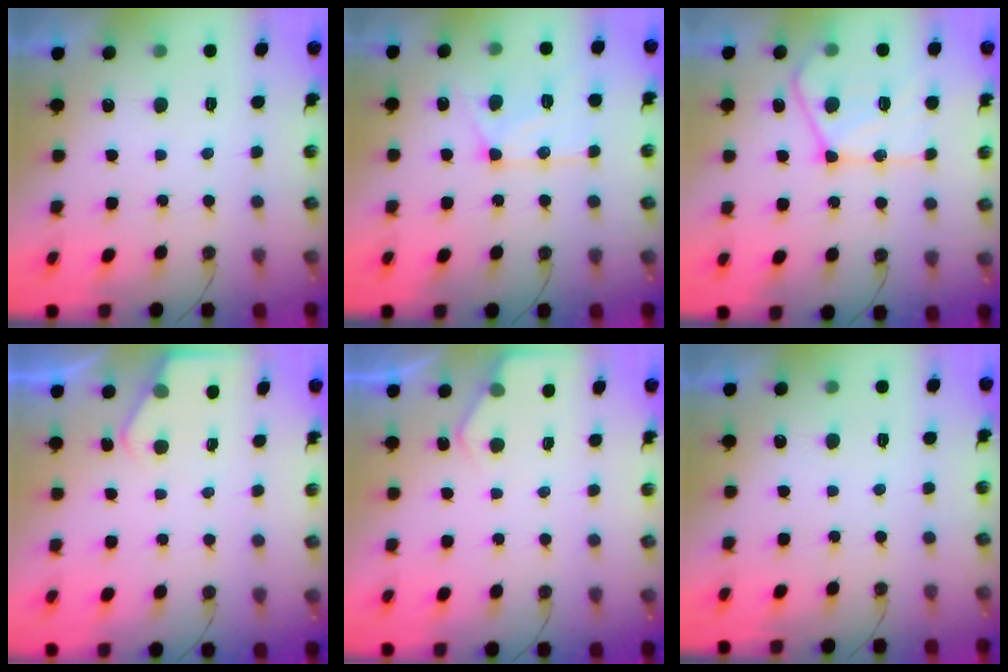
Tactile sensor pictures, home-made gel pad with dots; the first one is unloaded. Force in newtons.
{"total": 14.5, "press": 14.5, "slide": 1.2}
{"total": 18.9, "press": 18.8, "slide": 1.8}
{"total": 2.3, "press": 2.3, "slide": 0.4}
{"total": 3.8, "press": 3.8, "slide": 0.6}
{"total": 0.0}